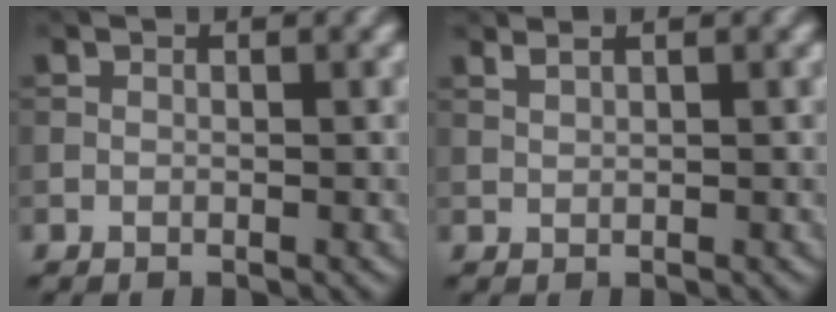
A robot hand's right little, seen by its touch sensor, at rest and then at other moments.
{"total": 1.4, "force": [1.1, 0.4, 0.8], "torque": [-0.009, 0.000, 0.012]}